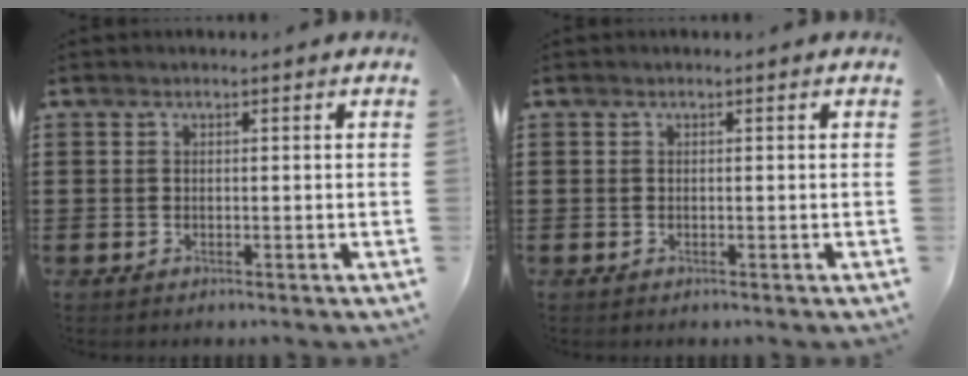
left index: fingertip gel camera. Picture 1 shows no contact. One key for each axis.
{"total": 0.0}